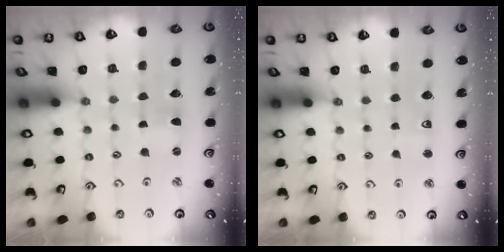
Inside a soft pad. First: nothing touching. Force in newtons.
{"total": 2.9, "press": 2.9, "slide": 0.6}